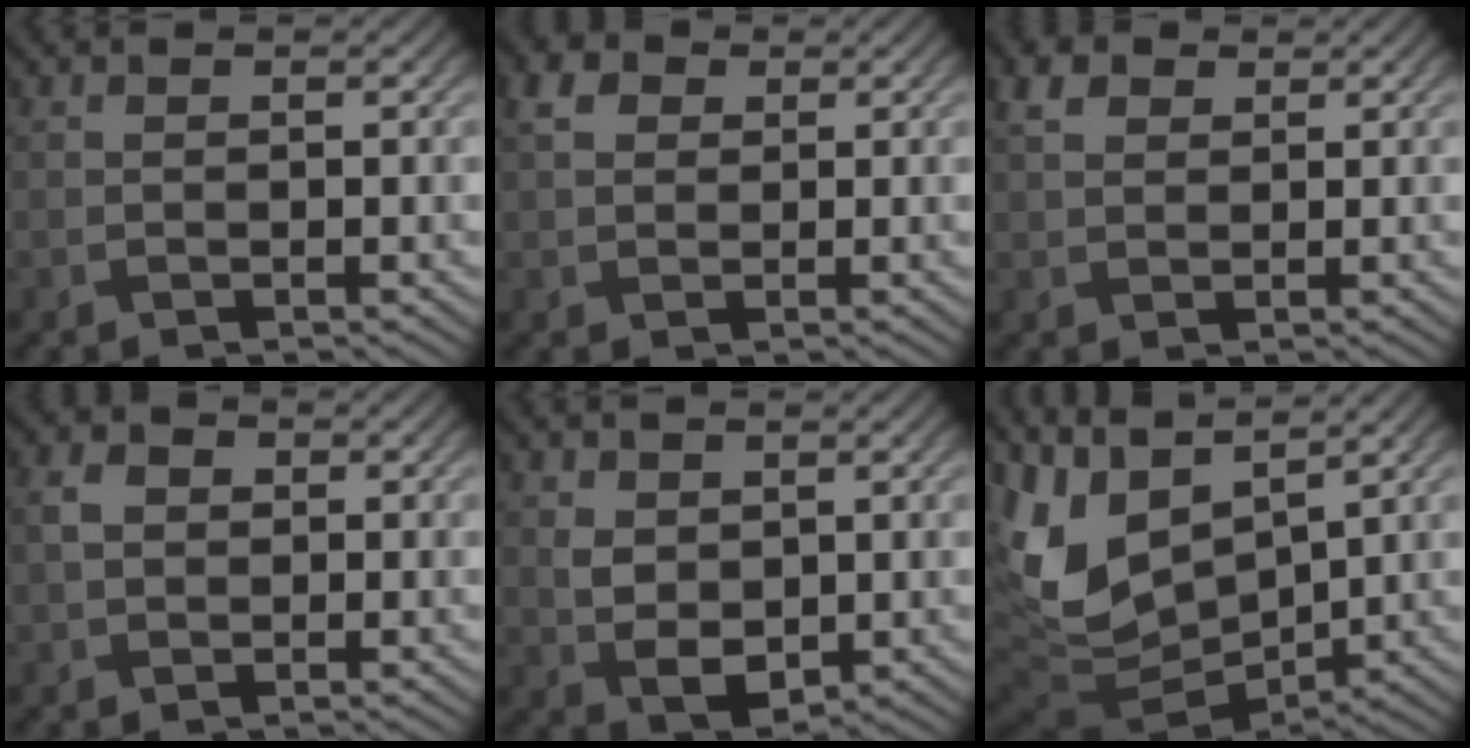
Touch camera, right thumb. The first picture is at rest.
{"total": 2.9, "force": [1.0, 2.3, 1.5], "torque": [-0.038, 0.006, 0.012]}
{"total": 2.8, "force": [1.5, 1.8, 1.5], "torque": [-0.035, 0.007, 0.025]}
{"total": 2.6, "force": [0.1, 2.2, 1.5], "torque": [-0.036, 0.003, -0.006]}
{"total": 4.2, "force": [0.9, 3.1, 2.8], "torque": [-0.067, -0.008, 0.025]}
{"total": 11.4, "force": [3.4, 6.8, 8.5], "torque": [-0.213, -0.001, 0.068]}